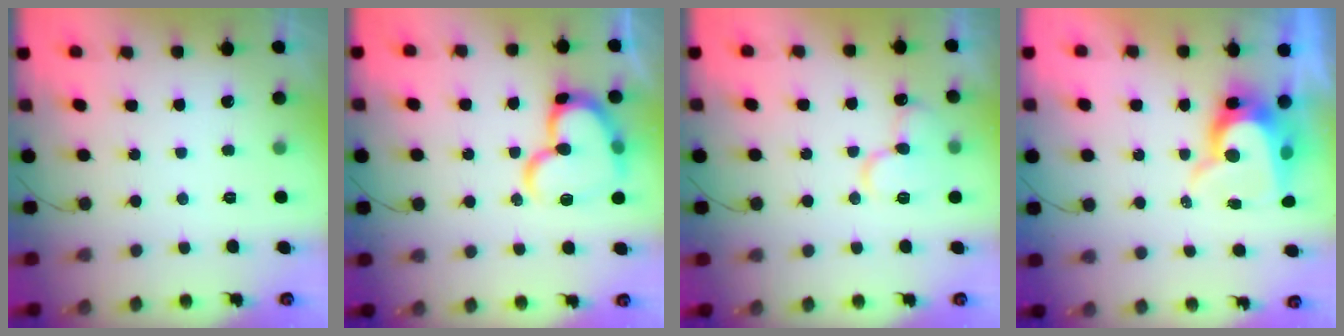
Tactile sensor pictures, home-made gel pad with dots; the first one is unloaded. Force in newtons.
{"total": 17.3, "press": 17.2, "slide": 1.6}
{"total": 12.1, "press": 11.9, "slide": 1.6}
{"total": 13.3, "press": 13.3, "slide": 0.7}